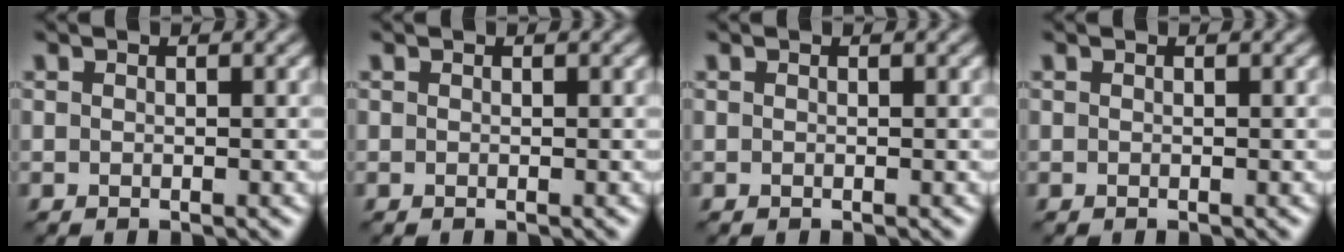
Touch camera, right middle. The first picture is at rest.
{"total": 0.0}
{"total": 0.0}
{"total": 0.0}